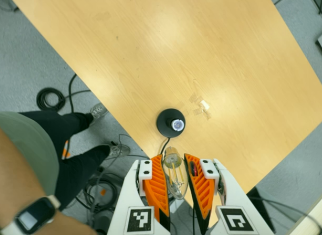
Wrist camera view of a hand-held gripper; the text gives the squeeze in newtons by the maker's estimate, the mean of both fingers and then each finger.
{"total": 22.2, "left": 23.8, "right": 20.6}